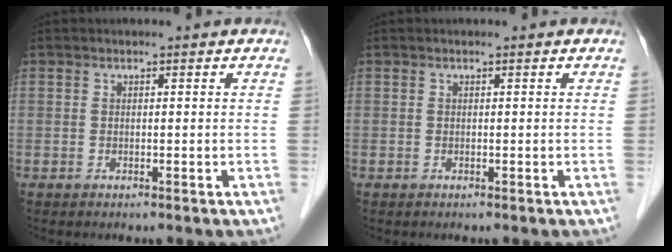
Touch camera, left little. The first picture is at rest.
{"total": 0.0}